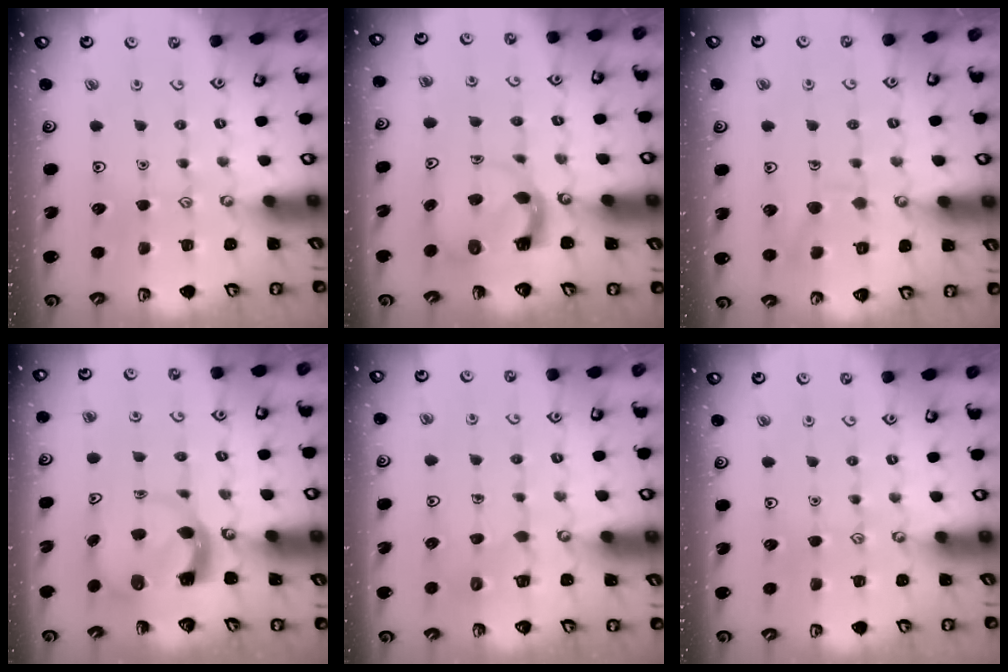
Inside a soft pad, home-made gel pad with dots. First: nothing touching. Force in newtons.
{"total": 4.0, "press": 4.0, "slide": 0.3}
{"total": 8.3, "press": 8.3, "slide": 0.4}
{"total": 3.8, "press": 3.8, "slide": 0.6}
{"total": 4.1, "press": 4.1, "slide": 0.1}
{"total": 0.0}